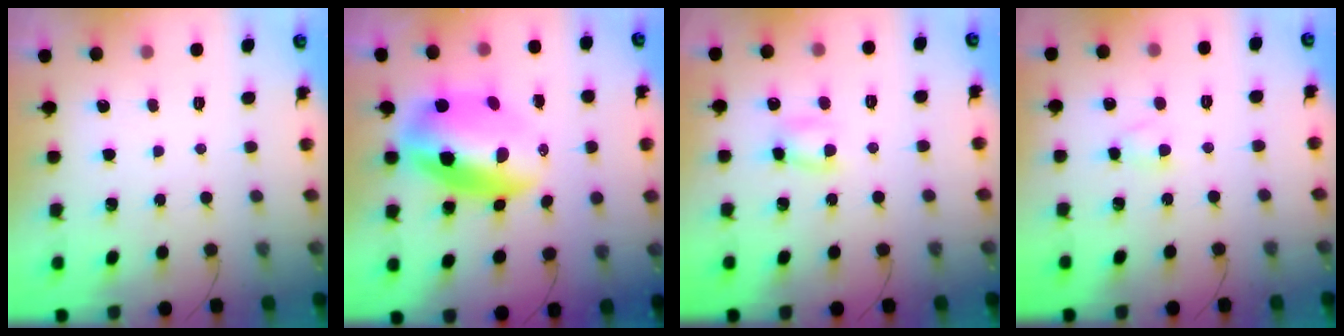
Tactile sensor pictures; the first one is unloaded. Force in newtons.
{"total": 14.9, "press": 14.4, "slide": 3.8}
{"total": 5.2, "press": 5.2, "slide": 0.6}
{"total": 2.8, "press": 2.6, "slide": 1.1}